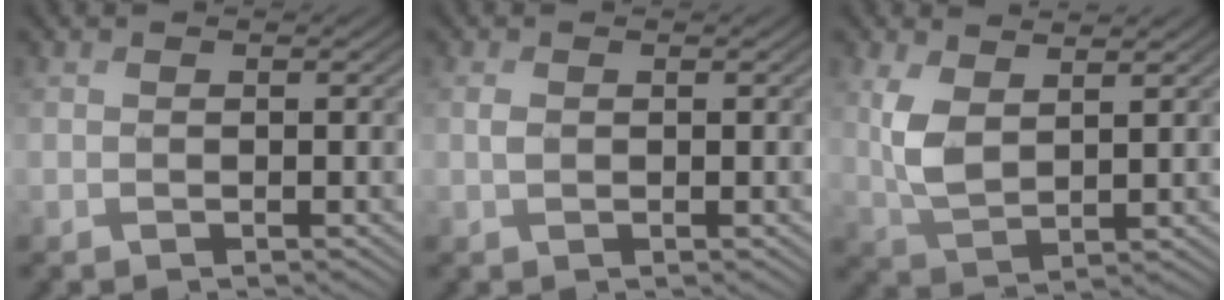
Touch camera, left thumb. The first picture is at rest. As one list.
[{"total": 0.9, "force": [0.7, 0.3, 0.6], "torque": [-0.015, 0.006, 0.013]}, {"total": 5.0, "force": [2.8, 1.9, 3.7], "torque": [-0.095, 0.004, 0.060]}]